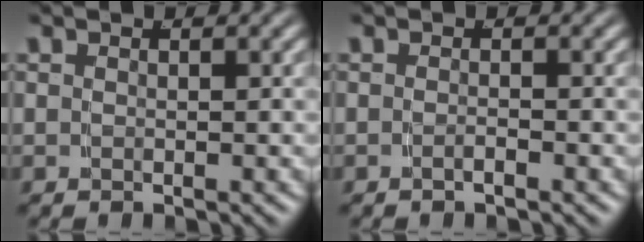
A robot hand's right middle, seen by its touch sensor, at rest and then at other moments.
{"total": 1.0, "force": [-0.5, -0.8, -0.1], "torque": [0.009, 0.006, -0.015]}